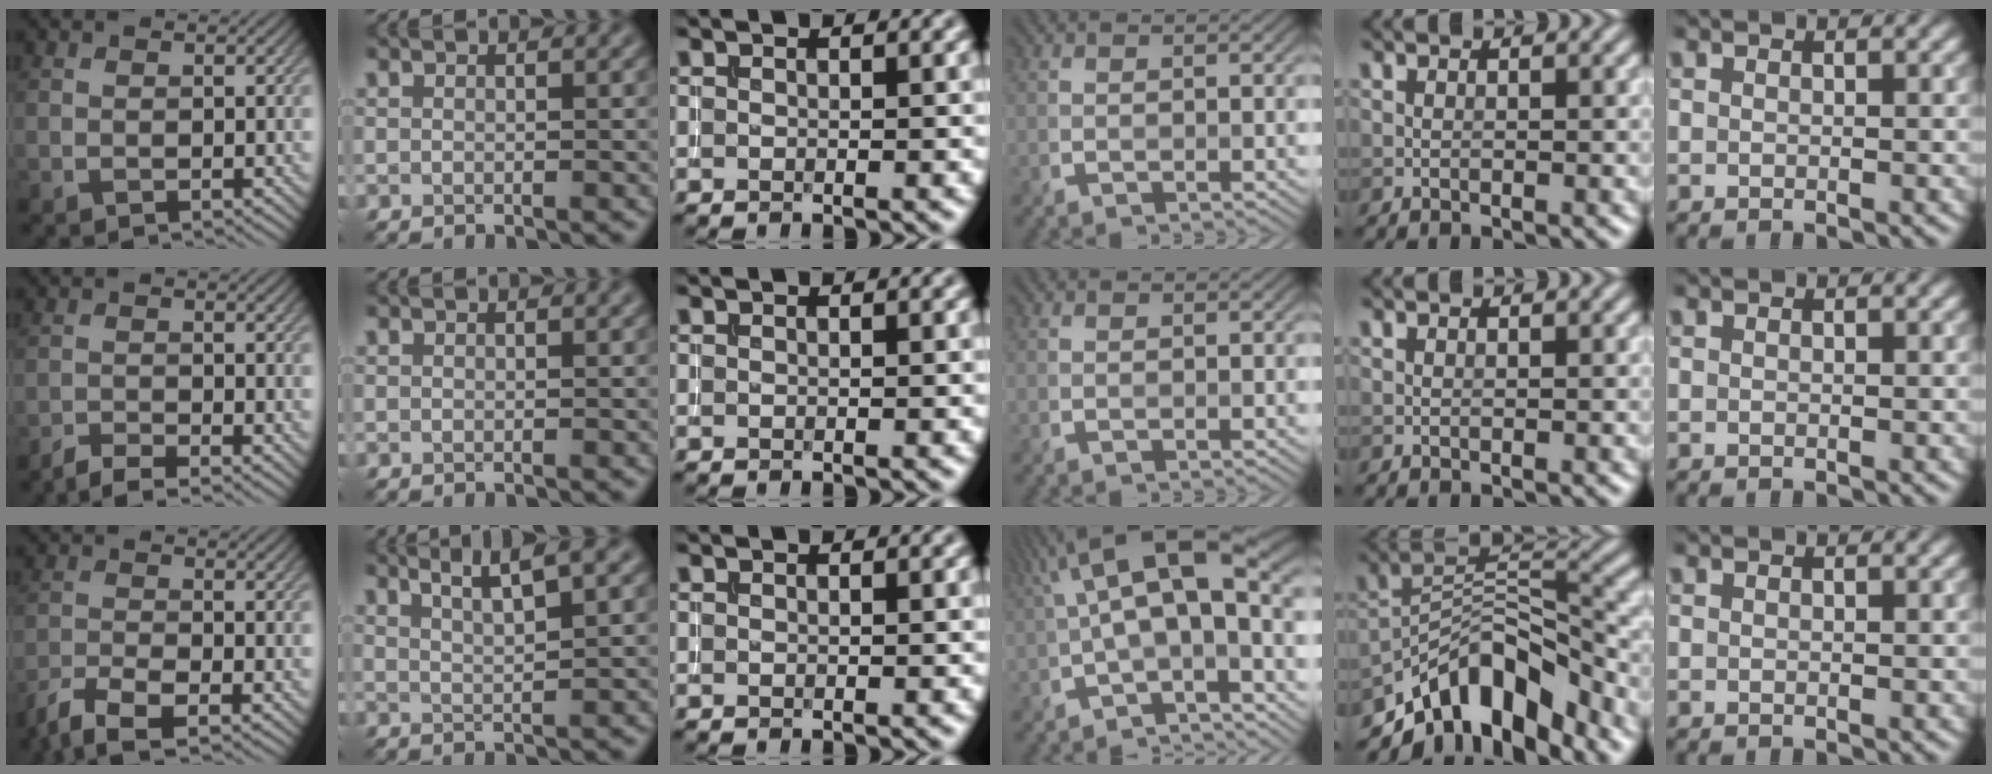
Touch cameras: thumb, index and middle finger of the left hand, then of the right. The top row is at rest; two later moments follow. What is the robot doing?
{"motion": "pour", "object": "almond"}